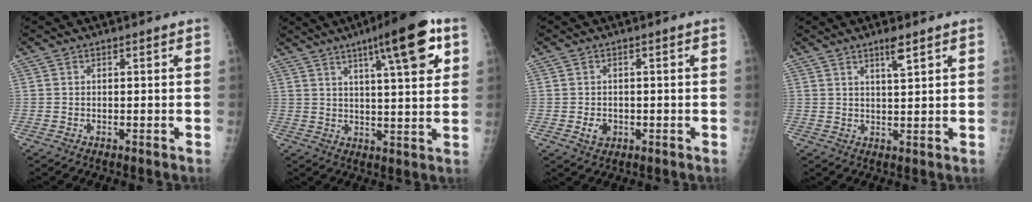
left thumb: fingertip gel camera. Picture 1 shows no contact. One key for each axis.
{"total": 14.4, "fx": 6.8, "fy": 2.7, "fz": 12.3, "tx": -0.169, "ty": -0.018, "tz": 0.096}
{"total": 2.7, "fx": -0.7, "fy": 2.2, "fz": 1.5, "tx": -0.016, "ty": 0.002, "tz": -0.004}
{"total": 3.6, "fx": 2.3, "fy": 0.4, "fz": 2.7, "tx": -0.047, "ty": -0.015, "tz": 0.043}